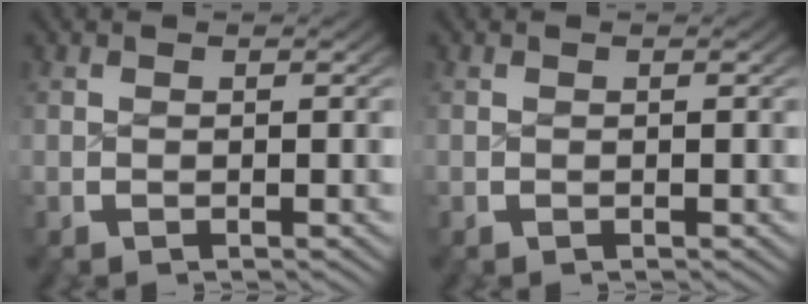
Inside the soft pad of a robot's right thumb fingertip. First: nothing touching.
{"total": 0.0}